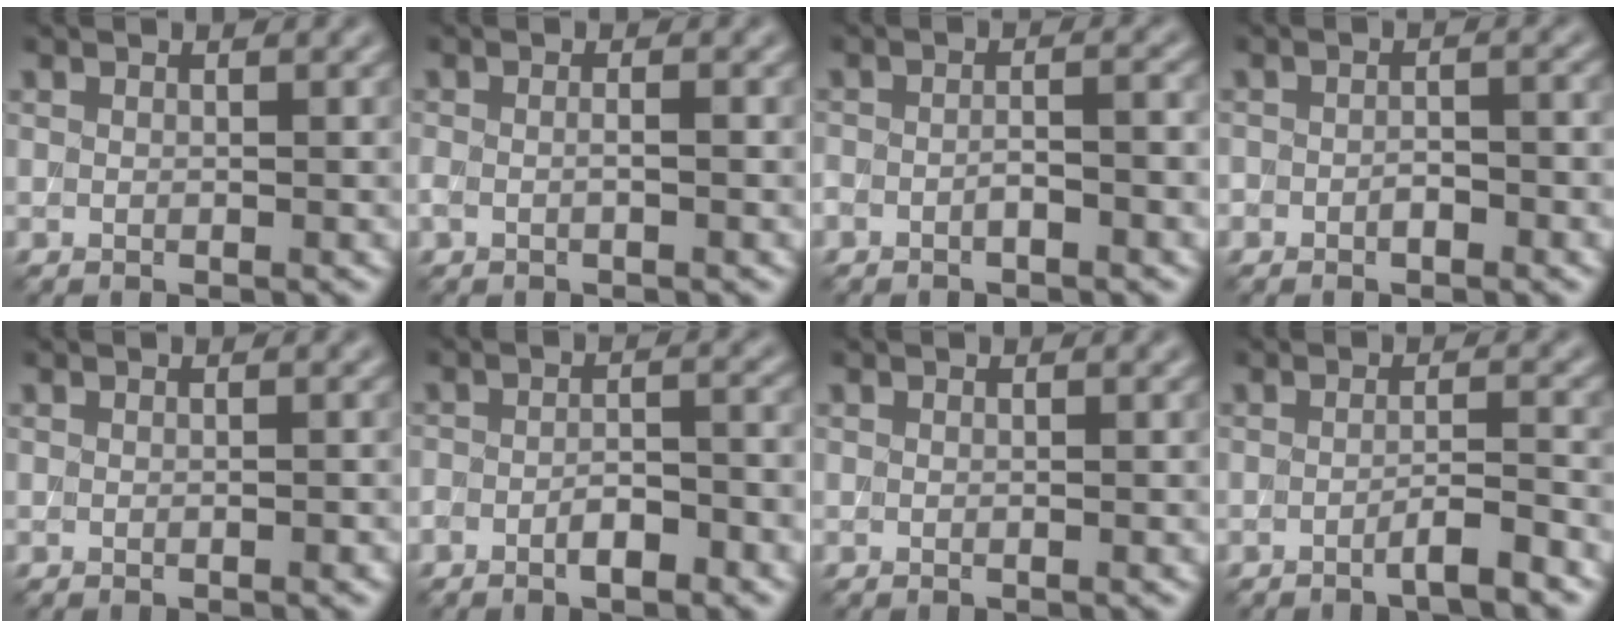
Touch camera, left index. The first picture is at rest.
{"total": 0.9, "force": [-0.3, 0.2, 0.8], "torque": [-0.015, 0.000, -0.006]}
{"total": 2.3, "force": [-1.2, 0.7, 1.8], "torque": [-0.026, 0.006, -0.022]}
{"total": 2.0, "force": [-1.0, 0.9, 1.5], "torque": [-0.025, 0.002, -0.018]}
{"total": 0.6, "force": [-0.1, 0.1, 0.5], "torque": [-0.007, 0.000, -0.005]}
{"total": 3.3, "force": [-1.9, 1.1, 2.5], "torque": [-0.047, 0.001, -0.032]}
{"total": 0.0}
{"total": 2.4, "force": [-1.3, 0.3, 2.0], "torque": [-0.024, 0.006, -0.032]}